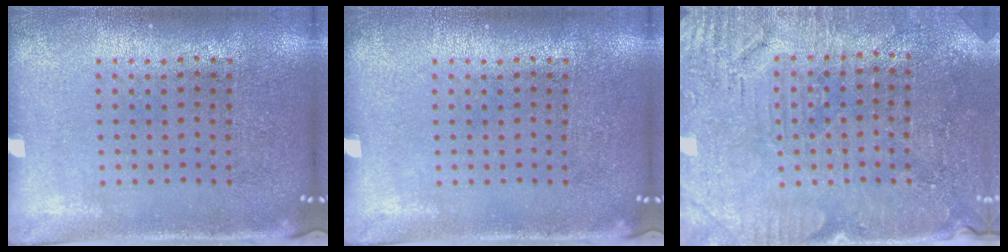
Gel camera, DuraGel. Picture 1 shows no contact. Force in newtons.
{"total": 0.0}
{"total": 3.1, "press": 3.0, "slide": 0.6}